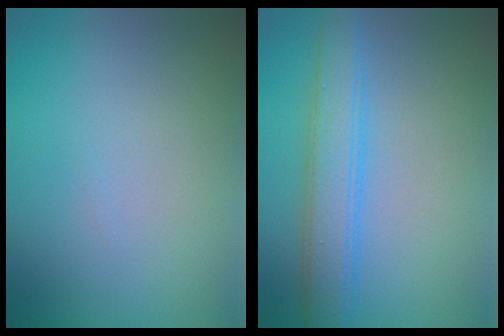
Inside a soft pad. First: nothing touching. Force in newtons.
{"total": 4.0, "press": 4.0, "slide": 0.1}